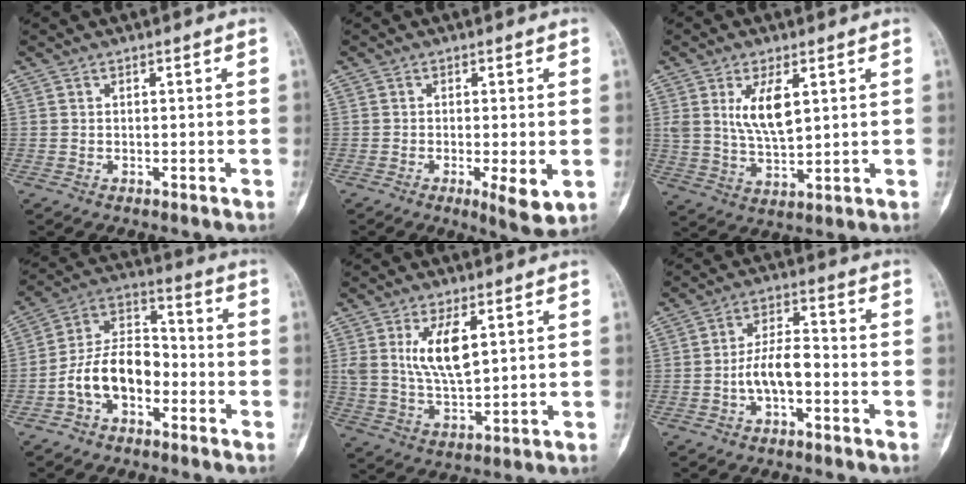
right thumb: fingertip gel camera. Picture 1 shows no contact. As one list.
[{"total": 5.4, "force": [-1.2, 1.4, 5.1], "torque": [-0.081, -0.015, -0.020]}, {"total": 8.5, "force": [2.9, 3.6, 7.1], "torque": [-0.123, -0.018, 0.065]}, {"total": 12.0, "force": [-4.3, 7.5, 8.3], "torque": [-0.136, 0.053, -0.088]}, {"total": 9.6, "force": [3.3, 4.0, 8.1], "torque": [-0.146, -0.020, 0.072]}, {"total": 7.1, "force": [-2.1, 3.3, 5.9], "torque": [-0.106, 0.033, -0.044]}]